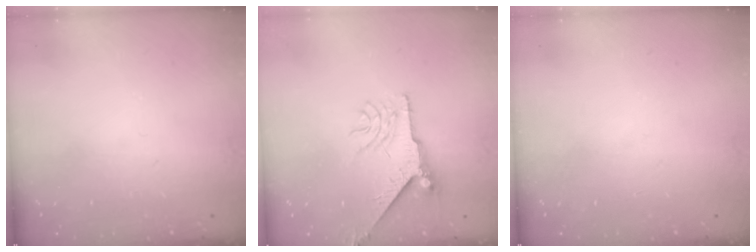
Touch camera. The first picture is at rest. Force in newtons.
{"total": 8.3, "press": 8.2, "slide": 0.8}
{"total": 0.0}